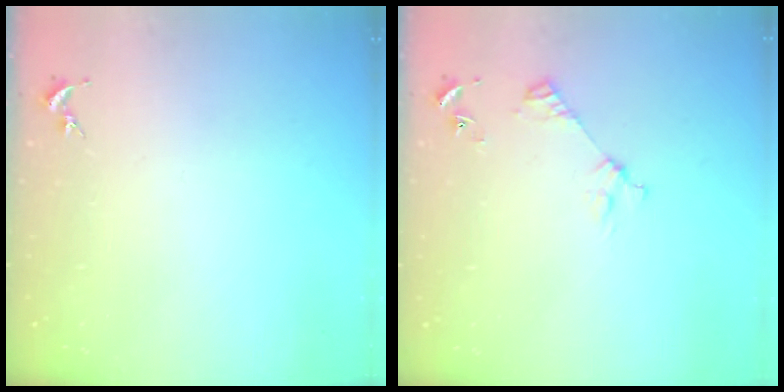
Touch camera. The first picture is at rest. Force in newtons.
{"total": 3.3, "press": 3.3, "slide": 0.3}